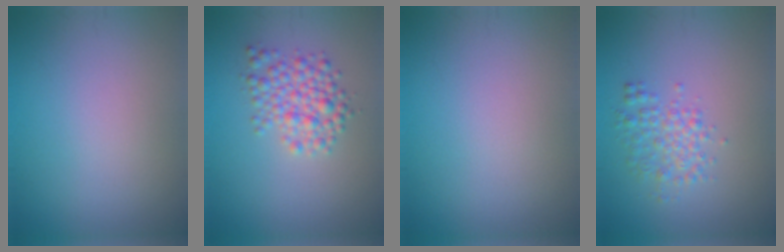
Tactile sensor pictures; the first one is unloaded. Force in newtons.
{"total": 3.6, "press": 3.6, "slide": 0.1}
{"total": 0.0}
{"total": 2.5, "press": 2.5, "slide": 0.0}